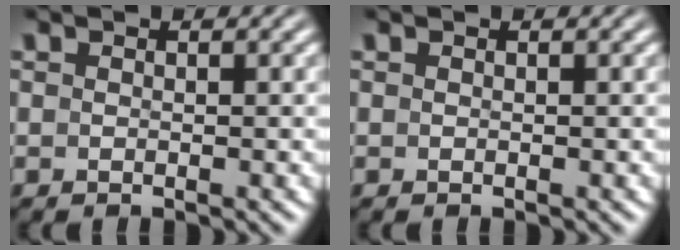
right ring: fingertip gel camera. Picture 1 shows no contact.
{"total": 0.0}